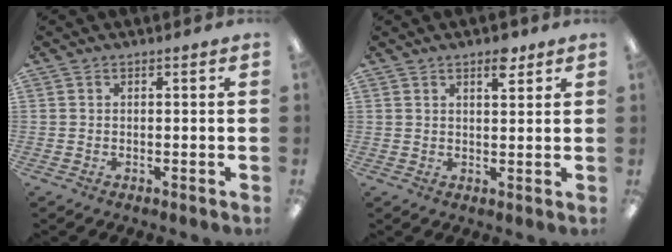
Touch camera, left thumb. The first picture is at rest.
{"total": 4.3, "force": [3.1, 1.7, 2.6], "torque": [-0.025, -0.014, 0.047]}